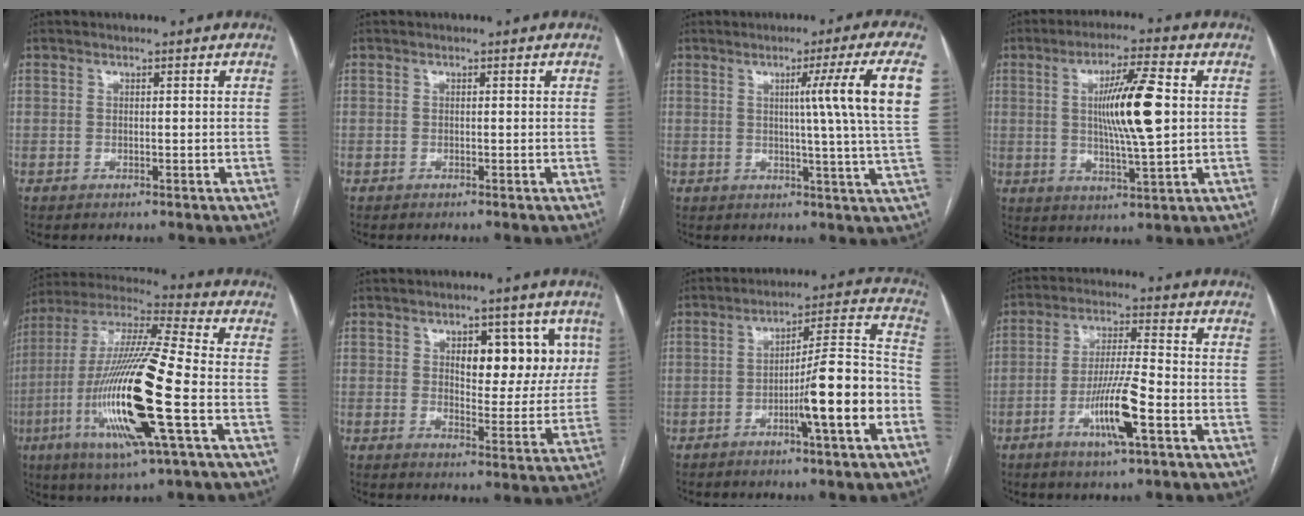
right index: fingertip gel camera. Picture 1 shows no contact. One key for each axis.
{"total": 0.0}
{"total": 11.1, "fx": 2.9, "fy": -3.1, "fz": 10.3, "tx": -0.139, "ty": -0.007, "tz": 0.043}
{"total": 11.5, "fx": 1.5, "fy": 0.6, "fz": 11.4, "tx": -0.198, "ty": -0.002, "tz": 0.025}
{"total": 21.8, "fx": -5.9, "fy": 1.4, "fz": 21.0, "tx": -0.444, "ty": -0.026, "tz": -0.114}
{"total": 9.6, "fx": 3.7, "fy": 4.7, "fz": 7.6, "tx": -0.086, "ty": 0.012, "tz": 0.051}
{"total": 12.5, "fx": -4.7, "fy": 0.1, "fz": 11.5, "tx": -0.172, "ty": 0.013, "tz": -0.073}
{"total": 9.7, "fx": -3.9, "fy": 0.3, "fz": 8.9, "tx": -0.169, "ty": -0.009, "tz": -0.072}